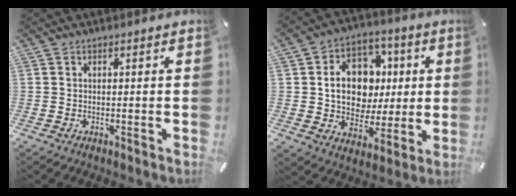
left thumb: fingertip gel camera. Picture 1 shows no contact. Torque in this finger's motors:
{"motor_torque": [2.15, 2.16, 0.64, -0.39, 0.16]}